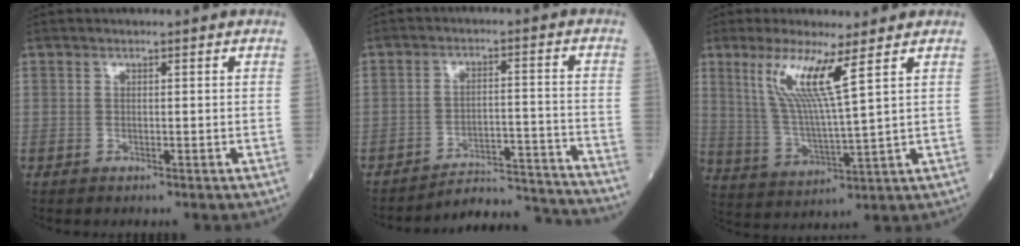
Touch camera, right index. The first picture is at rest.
{"total": 7.7, "force": [-7.6, 0.6, -0.2], "torque": [0.009, 0.011, -0.089]}
{"total": 9.7, "force": [4.7, -0.7, 8.5], "torque": [-0.175, -0.007, 0.098]}